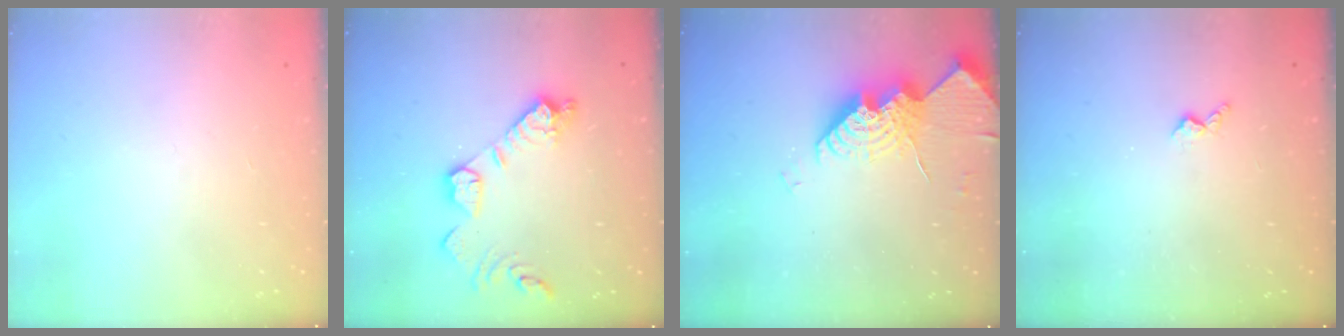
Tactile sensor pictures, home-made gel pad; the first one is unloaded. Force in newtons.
{"total": 14.1, "press": 14.1, "slide": 1.1}
{"total": 15.2, "press": 15.2, "slide": 1.5}
{"total": 3.4, "press": 3.3, "slide": 0.6}